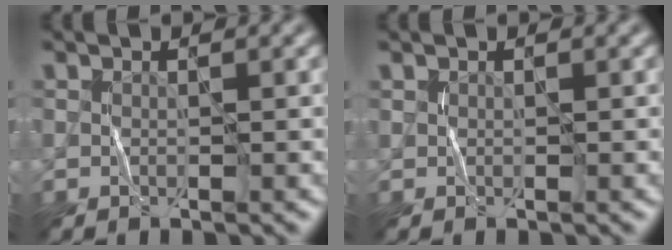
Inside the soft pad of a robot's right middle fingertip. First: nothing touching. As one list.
[{"total": 0.0}]